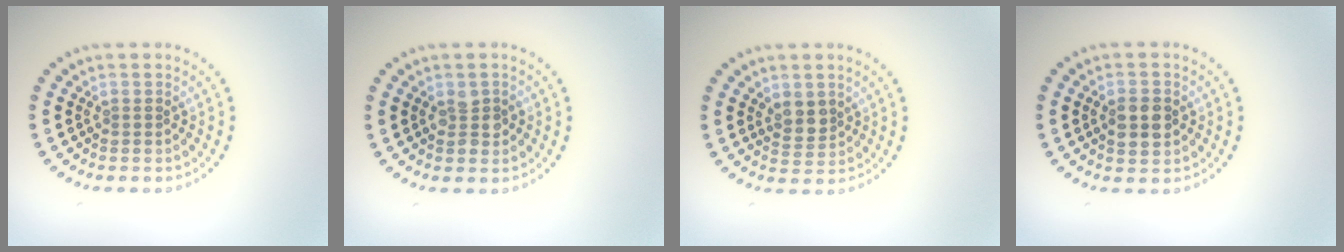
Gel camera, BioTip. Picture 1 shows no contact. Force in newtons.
{"total": 2.0, "press": 2.0, "slide": 0.3}
{"total": 2.1, "press": 1.9, "slide": 0.9}
{"total": 3.3, "press": 3.3, "slide": 0.1}